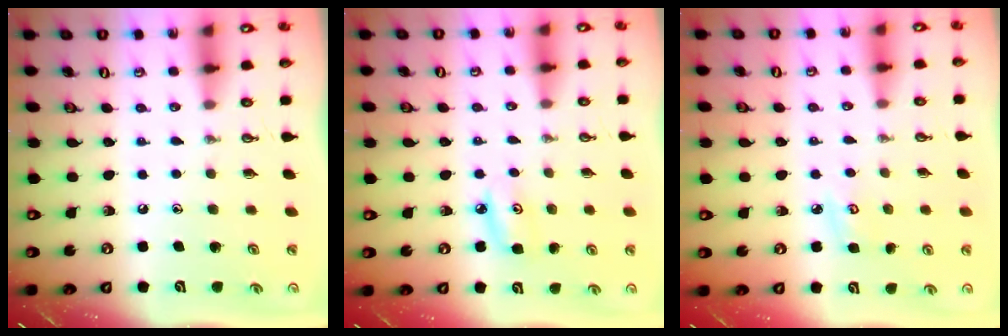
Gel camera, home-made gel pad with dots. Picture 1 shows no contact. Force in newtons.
{"total": 6.5, "press": 6.5, "slide": 0.3}
{"total": 3.9, "press": 3.9, "slide": 0.4}